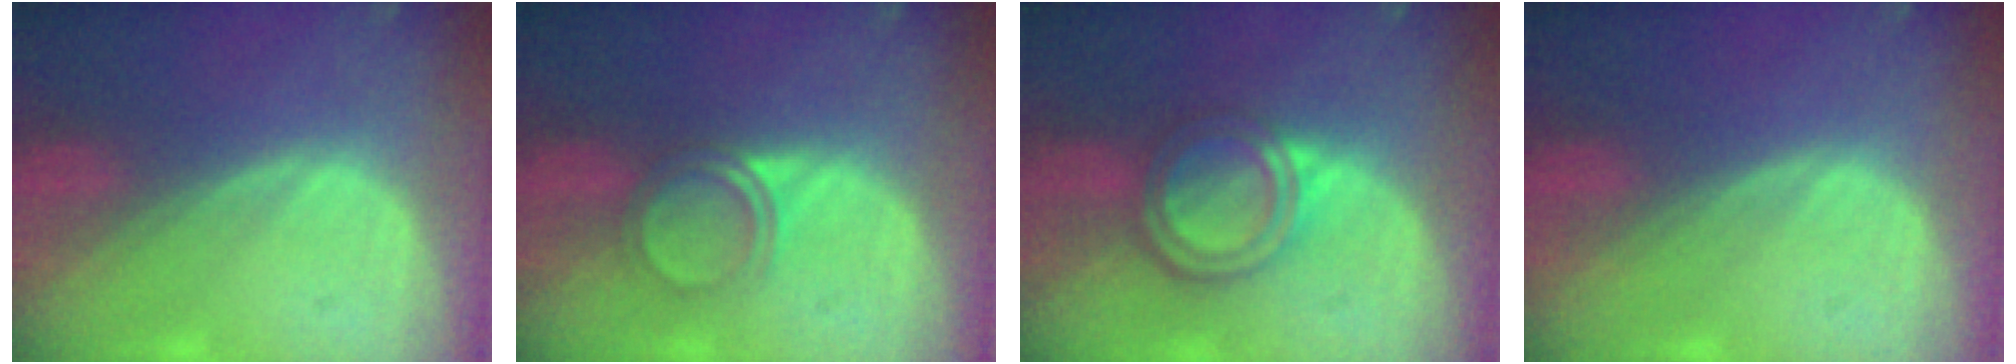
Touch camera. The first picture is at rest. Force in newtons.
{"total": 3.6, "press": 3.3, "slide": 1.2}
{"total": 6.1, "press": 5.3, "slide": 3.0}
{"total": 0.0}